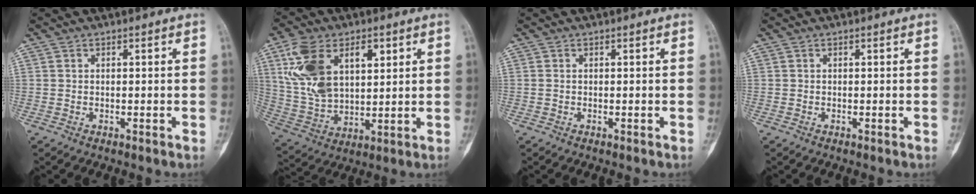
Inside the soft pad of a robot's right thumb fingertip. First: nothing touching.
{"total": 16.2, "force": [5.8, 9.7, 11.6], "torque": [-0.209, -0.011, 0.122]}
{"total": 0.0}
{"total": 0.0}